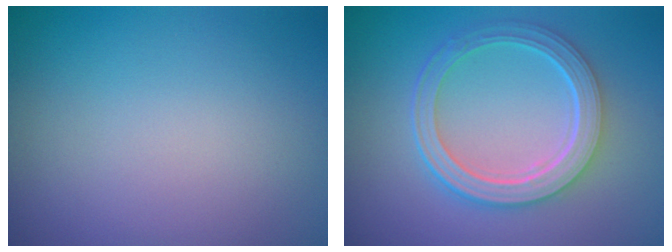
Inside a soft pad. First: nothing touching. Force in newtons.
{"total": 5.6, "press": 4.1, "slide": 3.8}